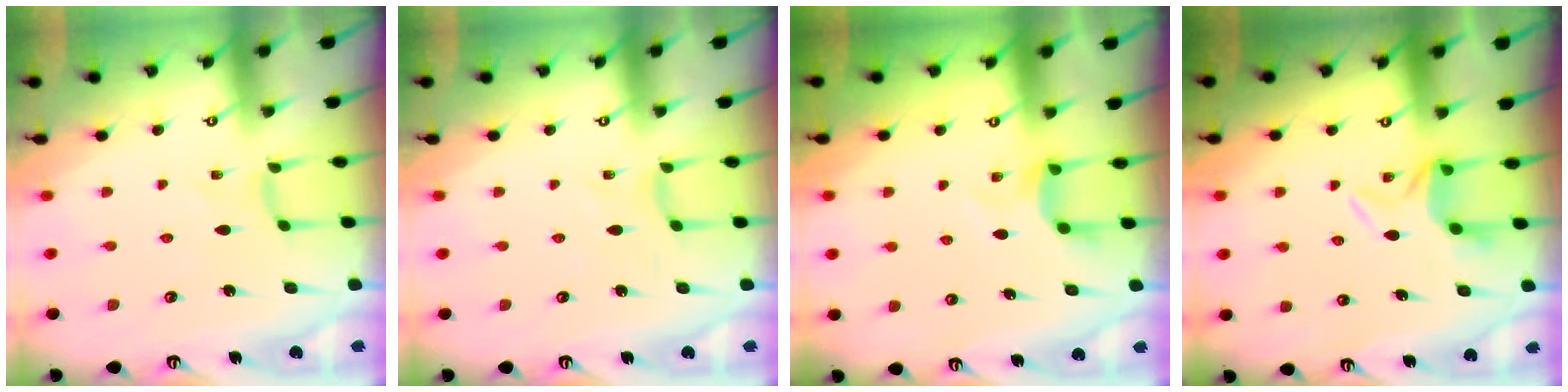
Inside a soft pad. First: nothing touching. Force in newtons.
{"total": 1.8, "press": 1.8, "slide": 0.3}
{"total": 5.5, "press": 5.5, "slide": 0.6}
{"total": 6.0, "press": 5.8, "slide": 1.6}